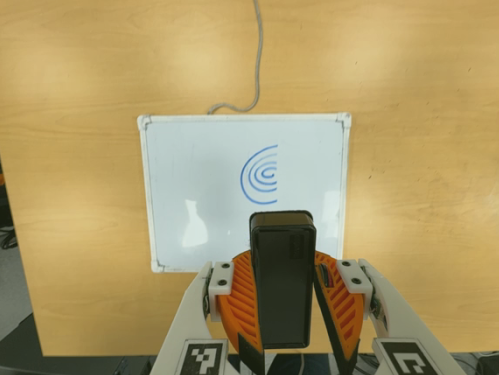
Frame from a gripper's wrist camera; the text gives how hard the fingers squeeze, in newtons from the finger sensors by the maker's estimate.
{"total": 8.4, "left": 8.5, "right": 8.4}